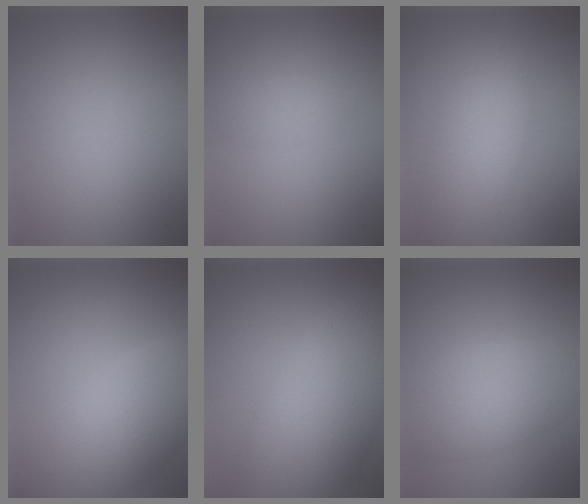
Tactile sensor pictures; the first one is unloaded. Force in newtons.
{"total": 1.2, "press": 1.2, "slide": 0.0}
{"total": 4.1, "press": 4.1, "slide": 0.3}
{"total": 8.3, "press": 8.3, "slide": 0.2}
{"total": 10.3, "press": 10.3, "slide": 0.2}
{"total": 5.5, "press": 5.5, "slide": 0.3}